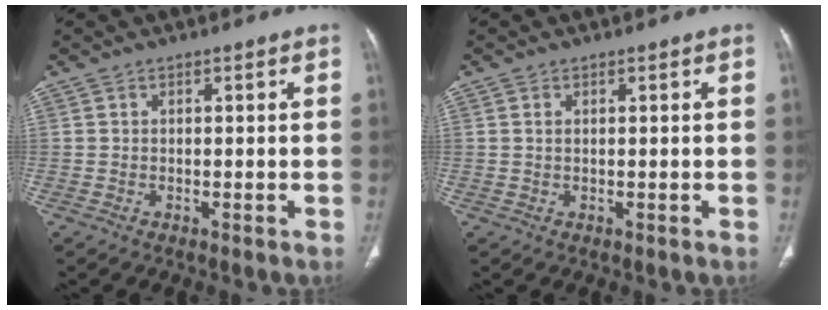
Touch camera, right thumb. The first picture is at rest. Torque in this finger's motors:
{"motor_torque": [-0.70, -0.08, -0.17, -0.02, -0.03]}